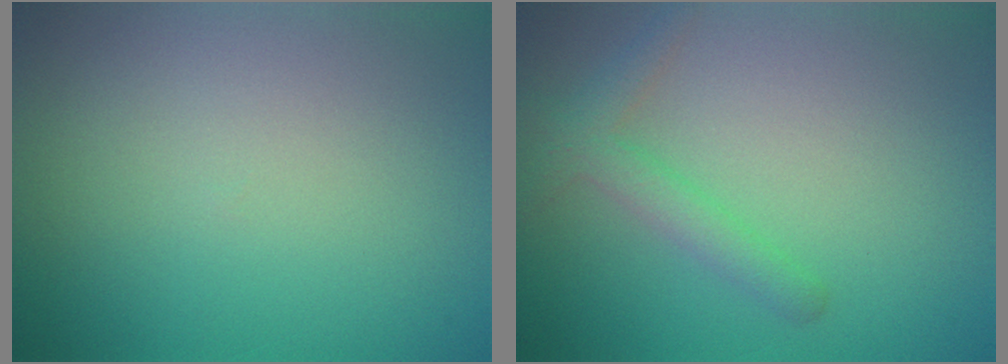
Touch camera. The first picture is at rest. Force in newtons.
{"total": 2.3, "press": 2.3, "slide": 0.1}